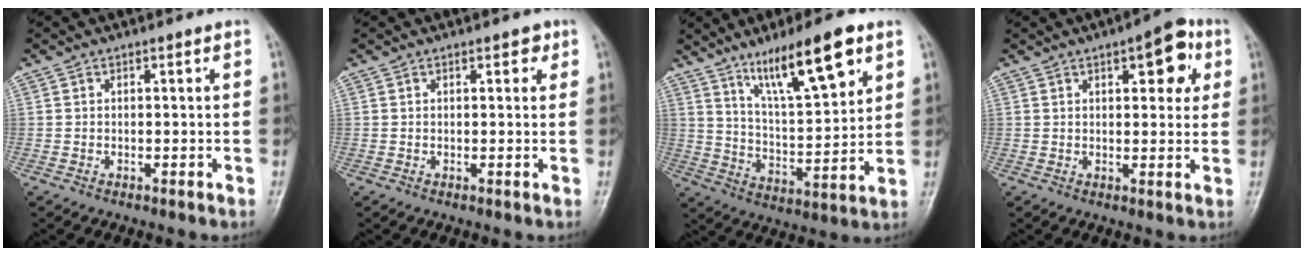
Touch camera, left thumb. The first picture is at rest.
{"total": 1.9, "force": [1.0, 1.0, 1.3], "torque": [-0.005, -0.001, 0.010]}
{"total": 15.7, "force": [9.2, 3.9, 12.0], "torque": [-0.183, -0.043, 0.164]}
{"total": 8.4, "force": [3.5, 3.7, 6.7], "torque": [-0.050, -0.004, 0.037]}